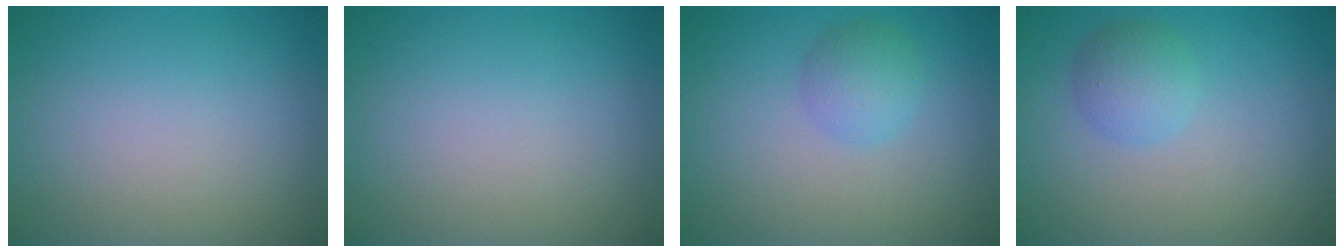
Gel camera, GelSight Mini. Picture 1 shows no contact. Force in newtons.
{"total": 0.0}
{"total": 2.3, "press": 2.3, "slide": 0.1}
{"total": 2.4, "press": 2.4, "slide": 0.1}